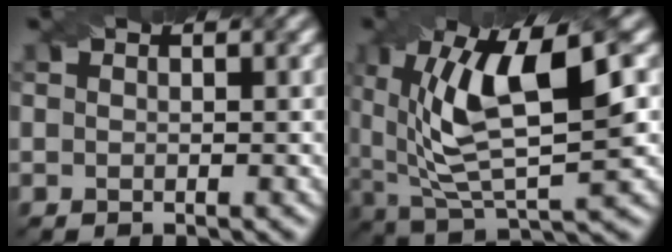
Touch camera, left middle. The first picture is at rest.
{"total": 10.4, "force": [2.4, 3.8, 9.4], "torque": [-0.181, 0.001, 0.041]}